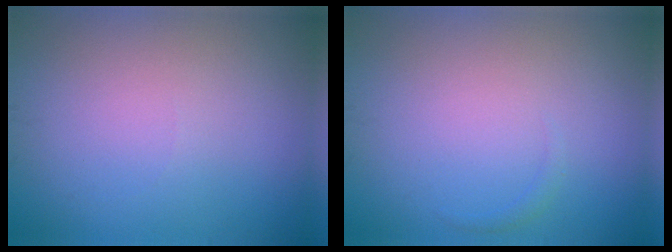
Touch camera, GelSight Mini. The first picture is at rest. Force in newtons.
{"total": 0.6, "press": 0.6, "slide": 0.1}